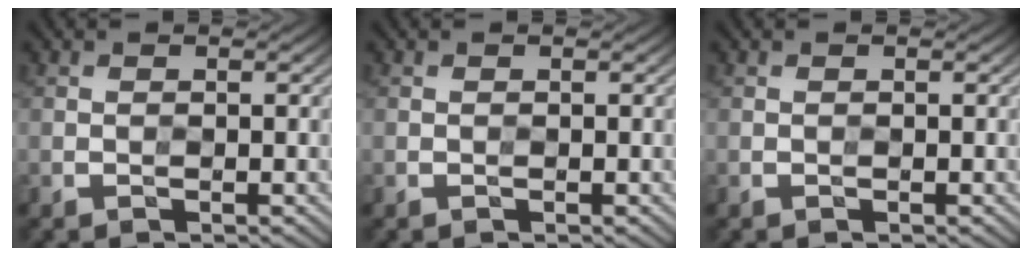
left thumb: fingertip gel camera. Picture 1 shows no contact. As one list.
[{"total": 0.0}, {"total": 0.0}]